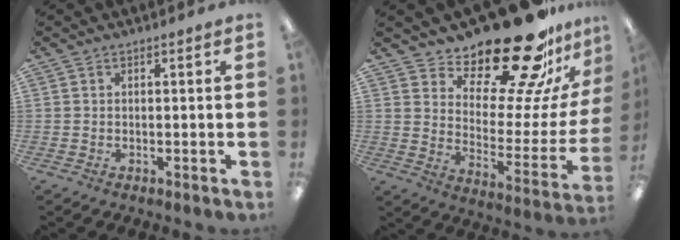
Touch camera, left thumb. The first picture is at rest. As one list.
[{"total": 25.2, "force": [20.7, 7.5, 12.3], "torque": [-0.171, -0.158, 0.343]}]